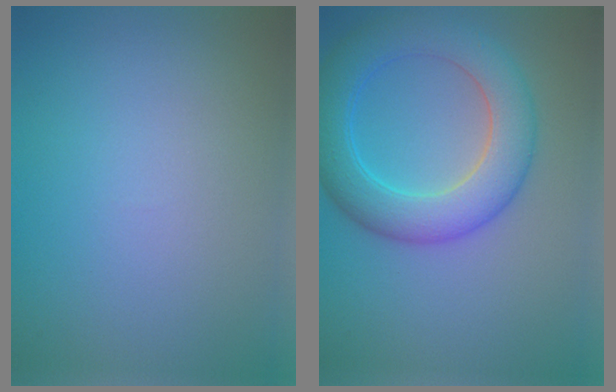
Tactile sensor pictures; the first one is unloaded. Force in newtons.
{"total": 6.8, "press": 6.8, "slide": 0.0}